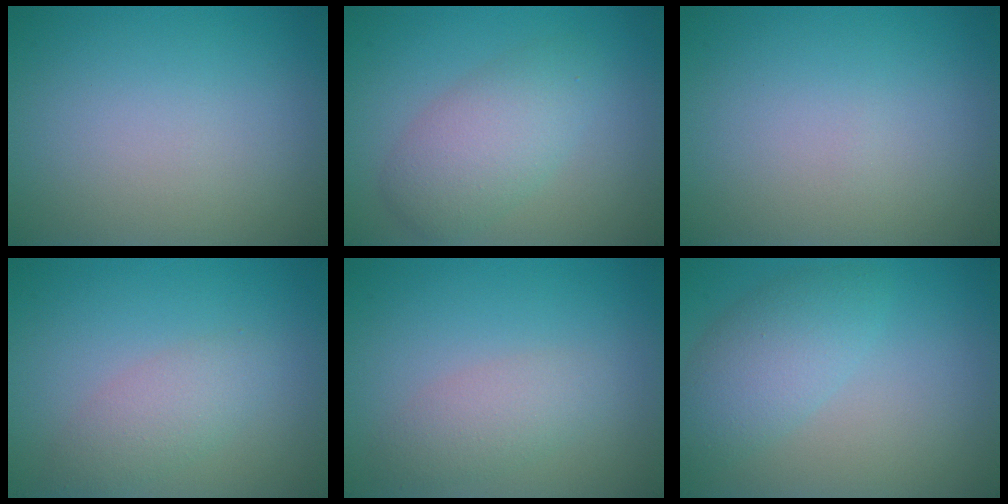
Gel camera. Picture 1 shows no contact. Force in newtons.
{"total": 4.2, "press": 4.2, "slide": 0.1}
{"total": 0.0}
{"total": 2.6, "press": 2.6, "slide": 0.1}
{"total": 2.4, "press": 2.4, "slide": 0.1}
{"total": 3.9, "press": 3.9, "slide": 0.1}